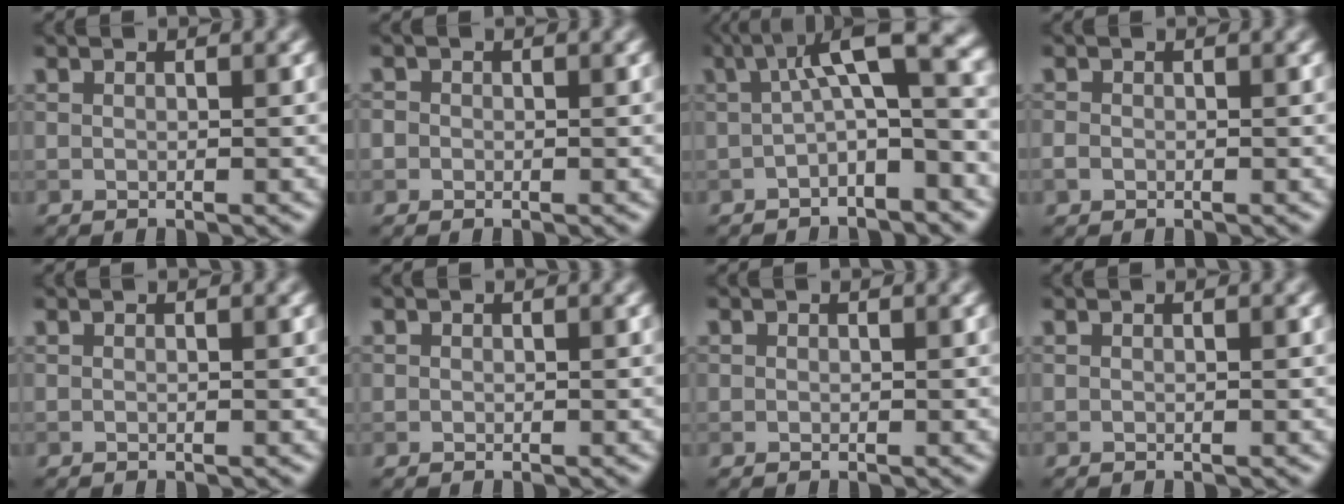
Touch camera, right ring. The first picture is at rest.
{"total": 1.6, "force": [0.1, 1.5, 0.5], "torque": [0.005, 0.008, -0.012]}
{"total": 7.2, "force": [0.8, 2.2, 6.8], "torque": [-0.104, 0.022, -0.002]}
{"total": 0.9, "force": [-0.5, 0.7, 0.3], "torque": [-0.007, -0.004, -0.014]}
{"total": 0.0}
{"total": 1.1, "force": [0.3, 1.1, 0.2], "torque": [0.000, 0.001, 0.006]}
{"total": 0.8, "force": [0.1, 0.8, 0.0], "torque": [0.005, -0.005, 0.001]}
{"total": 0.0}